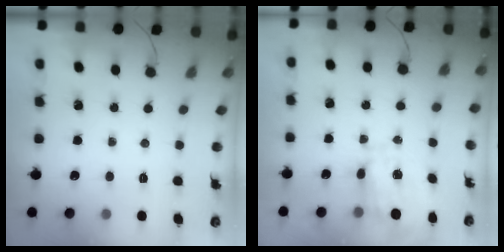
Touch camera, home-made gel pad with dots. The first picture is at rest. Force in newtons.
{"total": 6.6, "press": 6.5, "slide": 1.0}